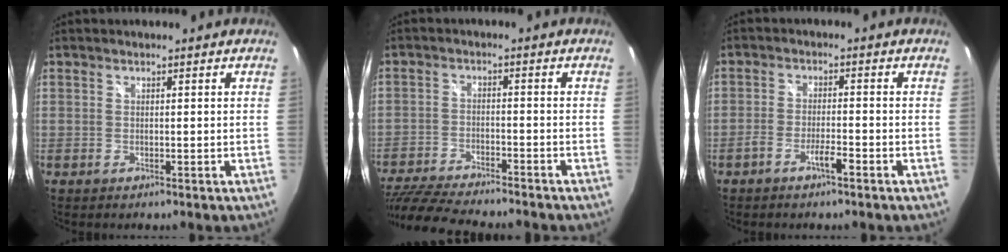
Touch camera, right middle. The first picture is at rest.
{"total": 16.3, "force": [-14.2, 2.7, 7.6], "torque": [-0.165, -0.035, -0.232]}
{"total": 3.5, "force": [-2.5, 0.5, 2.4], "torque": [-0.061, 0.002, -0.047]}